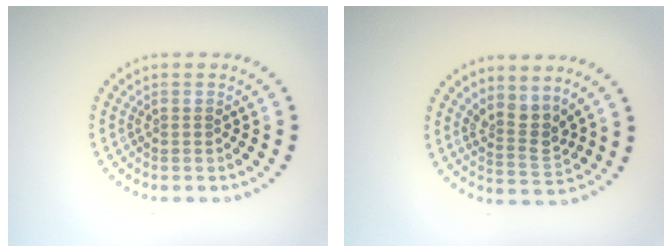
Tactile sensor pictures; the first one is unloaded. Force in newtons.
{"total": 2.7, "press": 2.0, "slide": 1.9}